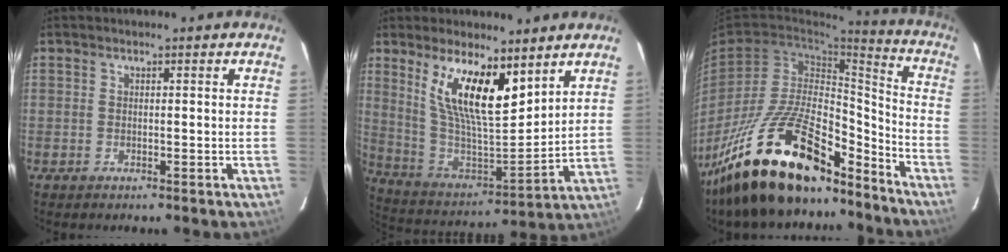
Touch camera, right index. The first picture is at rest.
{"total": 16.3, "force": [9.5, 5.0, 12.4], "torque": [-0.232, -0.003, 0.188]}
{"total": 26.5, "force": [-19.6, 9.4, 15.2], "torque": [-0.279, -0.003, -0.320]}